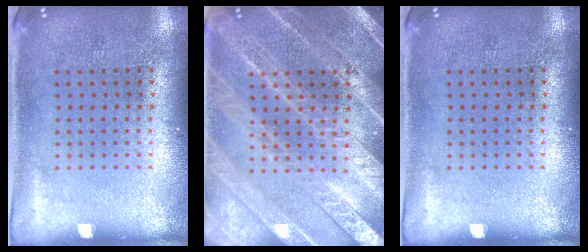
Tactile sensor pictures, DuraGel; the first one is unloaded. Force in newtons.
{"total": 3.4, "press": 3.4, "slide": 0.4}
{"total": 0.0}